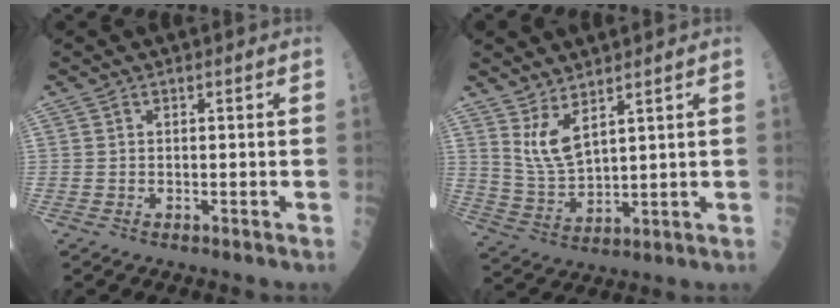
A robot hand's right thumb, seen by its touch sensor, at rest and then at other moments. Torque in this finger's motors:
{"motor_torque": [-0.01, 0.09, 0.25, 0.00, 0.00]}